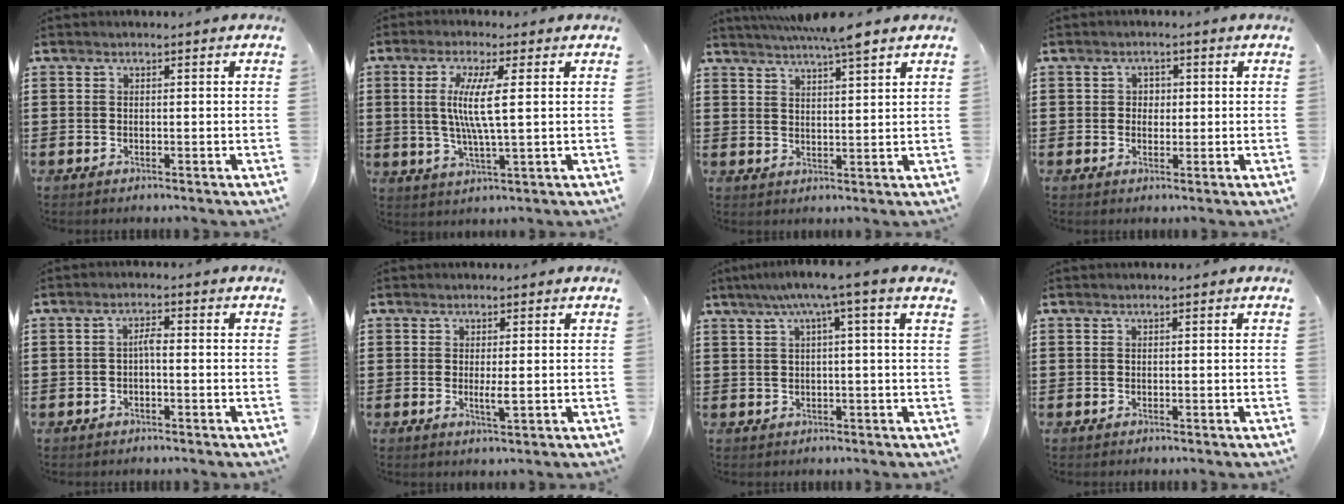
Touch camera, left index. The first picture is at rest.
{"total": 7.6, "force": [1.3, 0.7, 7.4], "torque": [-0.150, -0.007, 0.017]}
{"total": 5.4, "force": [4.7, 0.0, 2.6], "torque": [-0.063, -0.006, 0.083]}
{"total": 1.9, "force": [0.2, 1.7, 0.8], "torque": [-0.013, 0.006, -0.001]}
{"total": 1.9, "force": [-0.6, 0.7, 1.7], "torque": [-0.037, 0.006, -0.014]}
{"total": 2.3, "force": [0.0, 0.3, 2.3], "torque": [-0.042, -0.005, 0.002]}
{"total": 4.8, "force": [2.2, -0.8, 4.2], "torque": [-0.085, -0.002, 0.032]}
{"total": 0.0}